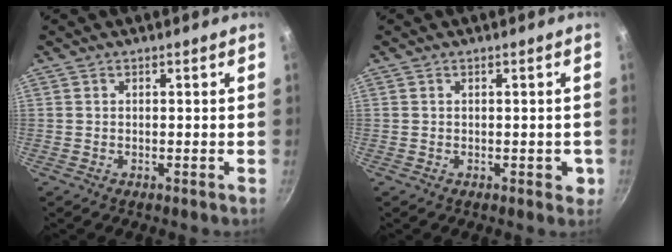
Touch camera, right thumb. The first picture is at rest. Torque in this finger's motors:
{"motor_torque": [0.27, 0.55, -0.24, 0.09, 0.06]}